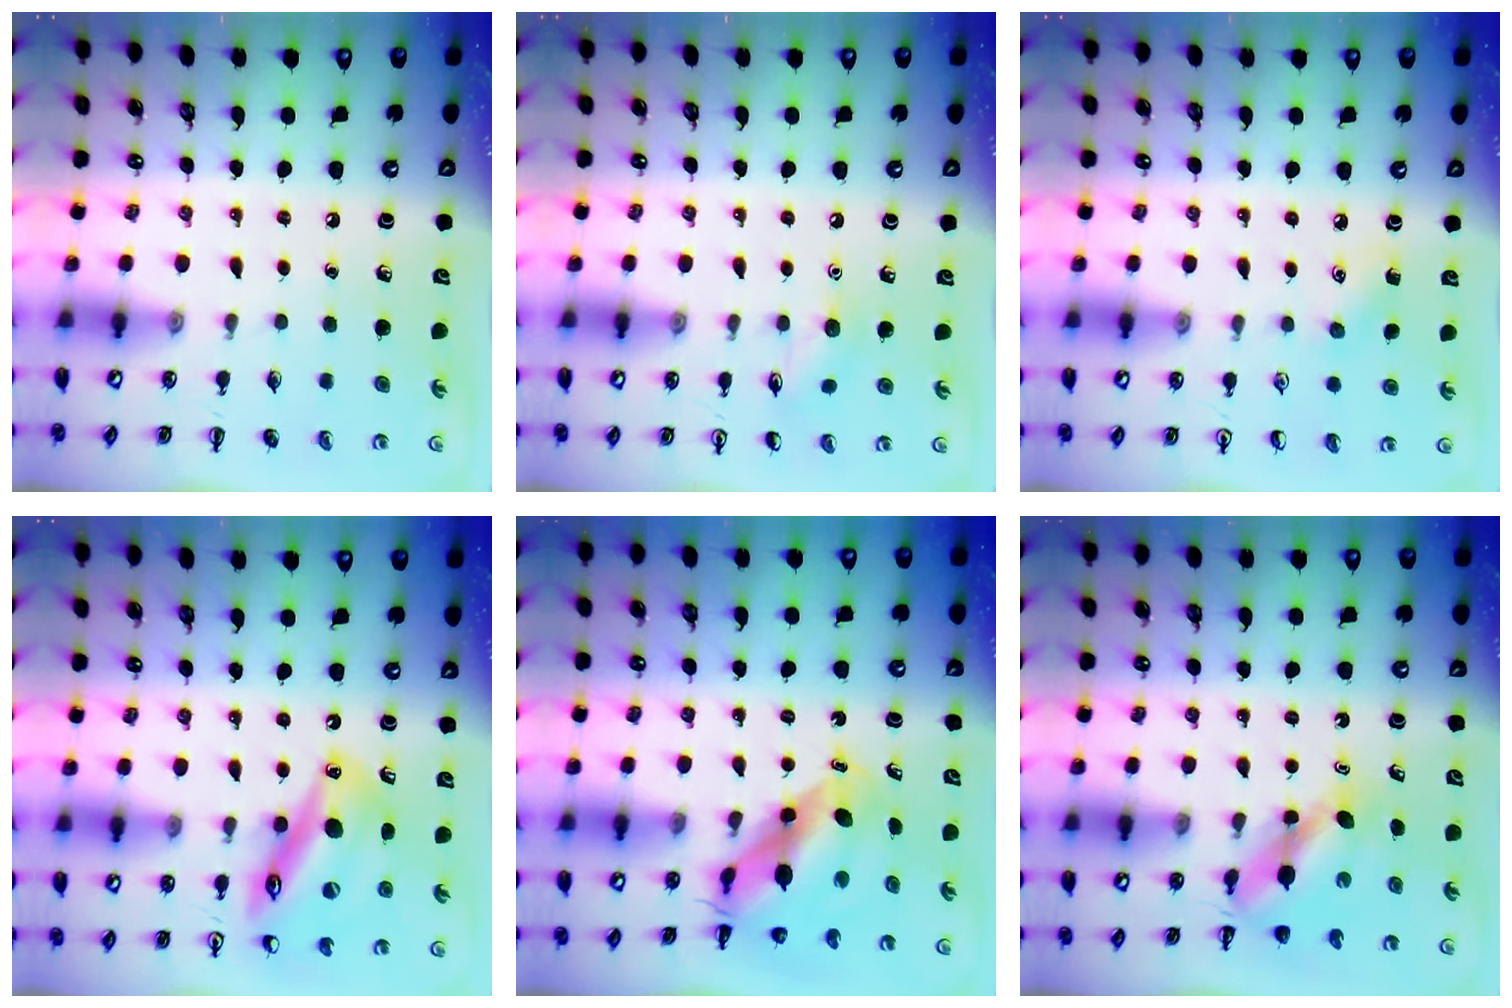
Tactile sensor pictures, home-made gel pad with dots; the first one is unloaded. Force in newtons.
{"total": 5.9, "press": 5.7, "slide": 1.5}
{"total": 5.0, "press": 4.9, "slide": 1.2}
{"total": 16.5, "press": 16.2, "slide": 3.0}
{"total": 6.6, "press": 6.4, "slide": 1.8}
{"total": 4.9, "press": 4.9, "slide": 0.5}